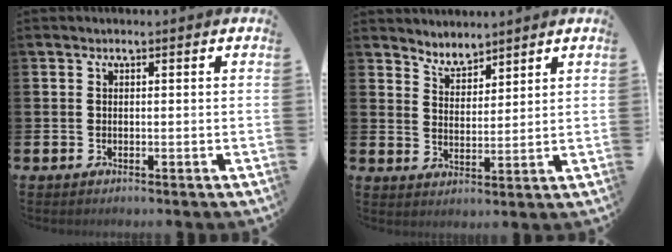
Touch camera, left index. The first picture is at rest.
{"total": 3.3, "force": [3.2, 0.6, -0.5], "torque": [-0.002, -0.013, 0.059]}